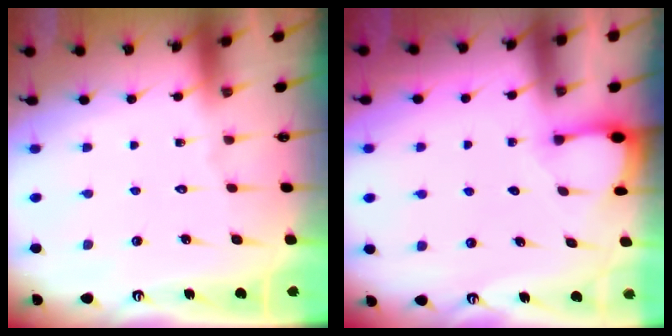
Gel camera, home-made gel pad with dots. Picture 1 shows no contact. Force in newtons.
{"total": 2.7, "press": 2.7, "slide": 0.3}